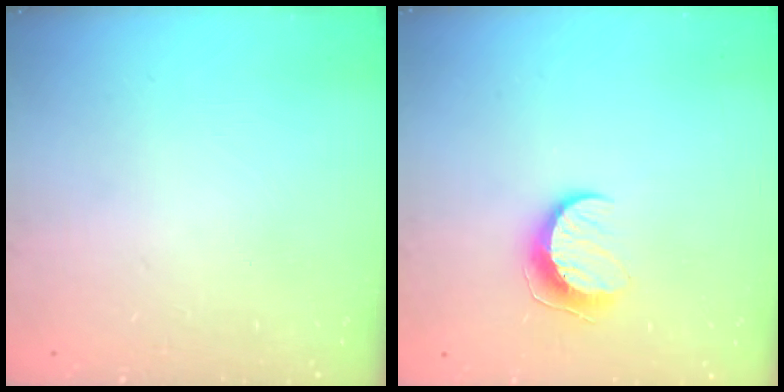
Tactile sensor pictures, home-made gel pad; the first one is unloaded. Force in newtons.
{"total": 9.7, "press": 9.6, "slide": 0.7}